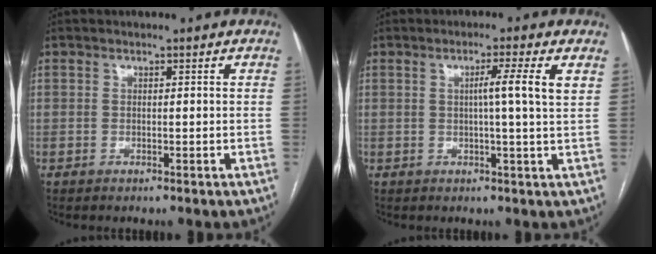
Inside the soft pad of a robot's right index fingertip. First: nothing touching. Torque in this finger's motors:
{"motor_torque": [0.70, 0.19, 0.12, 0.07]}